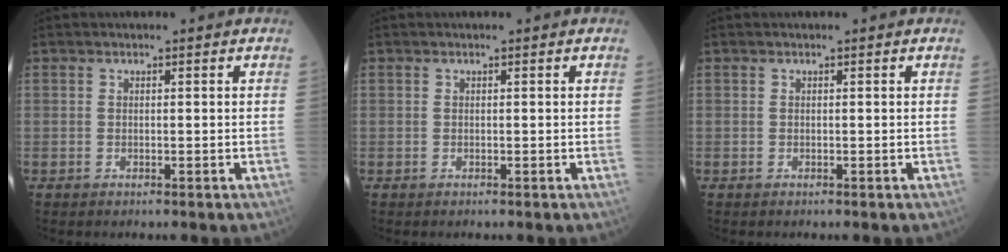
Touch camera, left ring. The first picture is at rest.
{"total": 0.0}
{"total": 0.0}